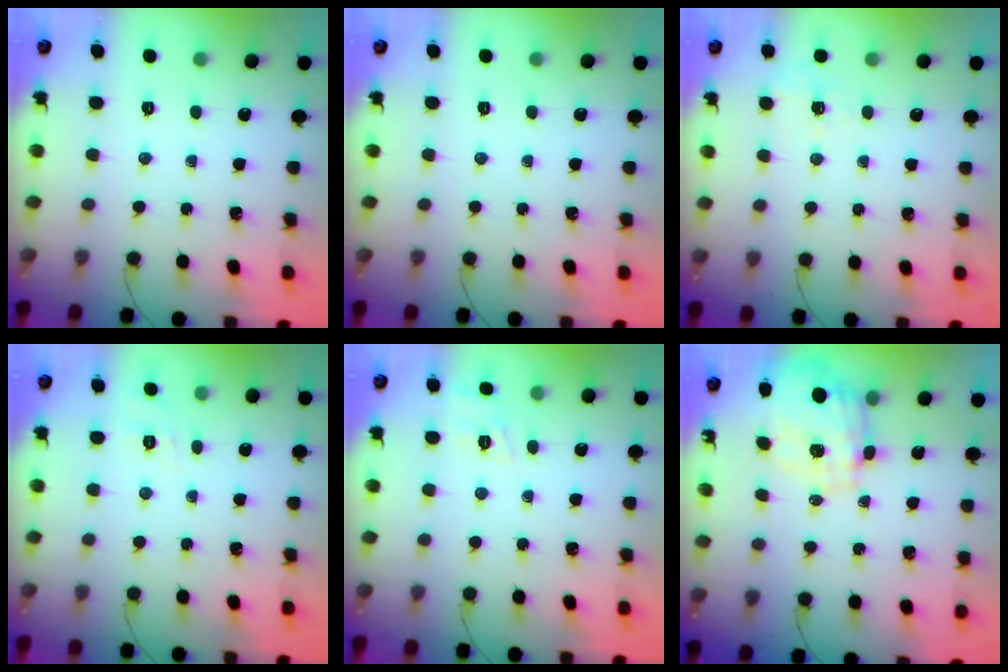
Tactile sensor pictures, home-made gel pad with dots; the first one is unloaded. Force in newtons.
{"total": 0.0}
{"total": 1.9, "press": 0.8, "slide": 1.7}
{"total": 2.9, "press": 2.4, "slide": 1.7}
{"total": 3.2, "press": 2.6, "slide": 1.8}
{"total": 3.9, "press": 3.5, "slide": 1.6}